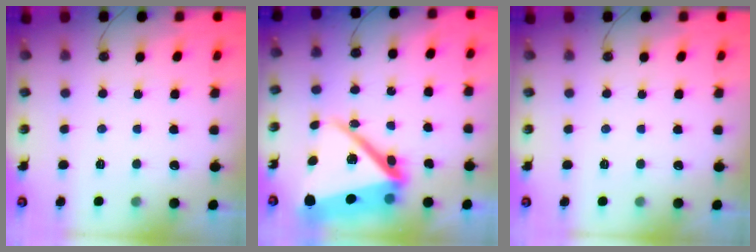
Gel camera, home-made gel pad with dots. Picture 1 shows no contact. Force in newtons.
{"total": 22.4, "press": 22.3, "slide": 2.0}
{"total": 0.0}